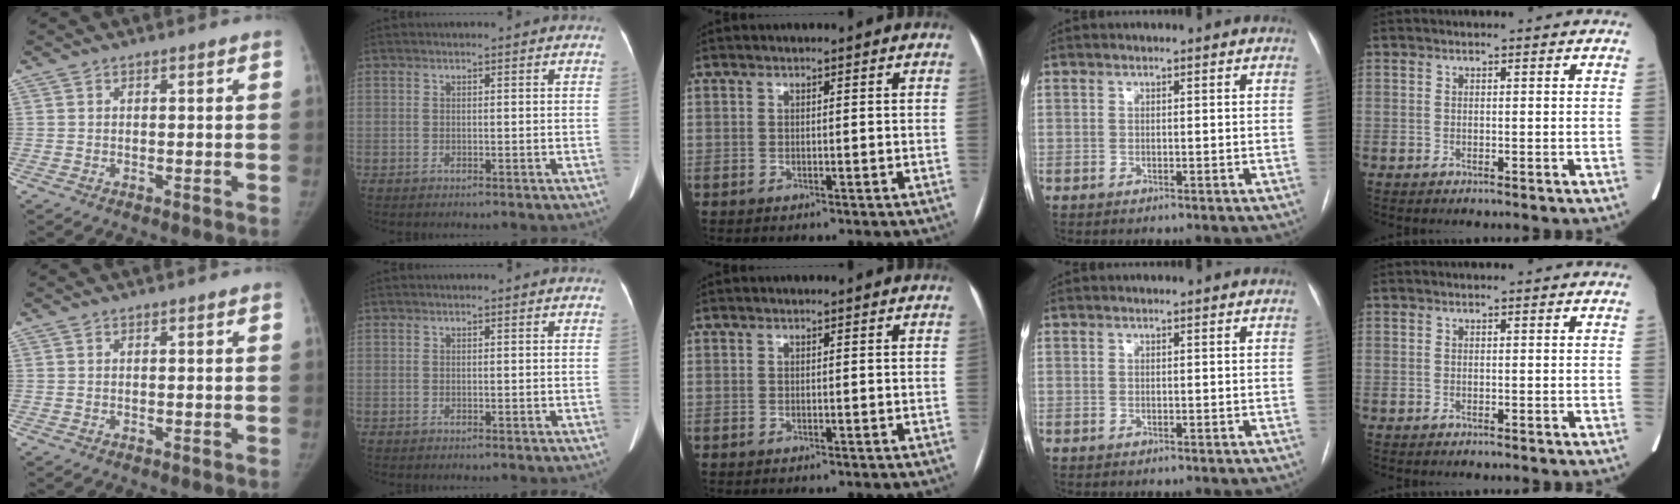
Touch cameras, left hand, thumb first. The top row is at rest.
{}